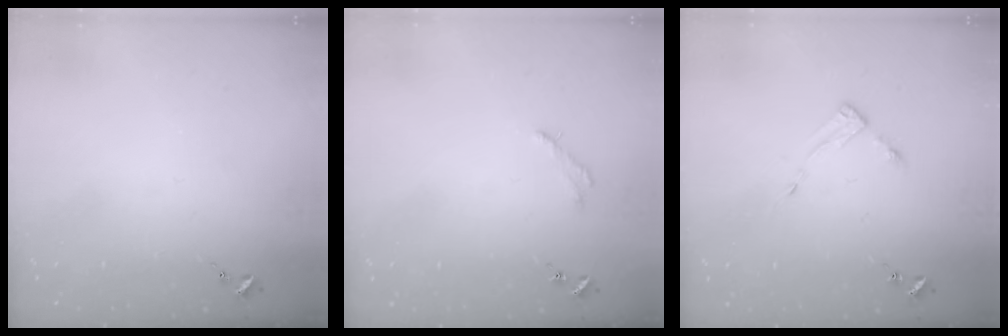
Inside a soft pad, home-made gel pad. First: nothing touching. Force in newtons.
{"total": 2.5, "press": 2.5, "slide": 0.2}
{"total": 3.7, "press": 3.6, "slide": 0.4}